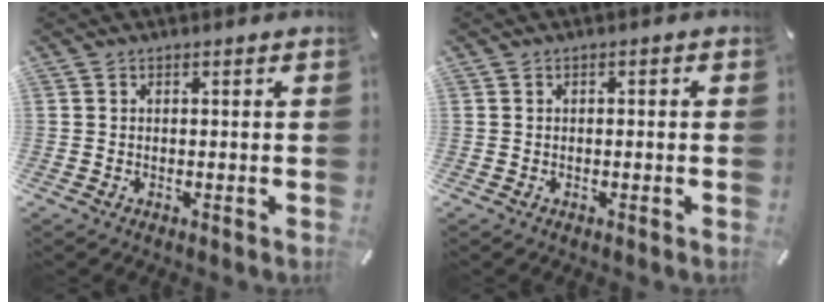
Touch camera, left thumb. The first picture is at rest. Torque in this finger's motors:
{"motor_torque": [-0.34, -0.17, -0.09, 0.03, 0.03]}